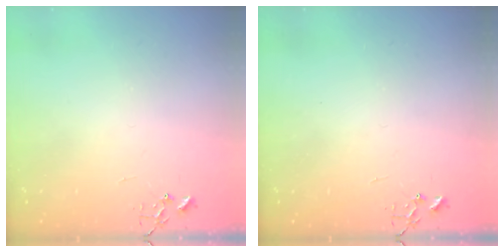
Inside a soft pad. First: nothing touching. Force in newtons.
{"total": 0.0}